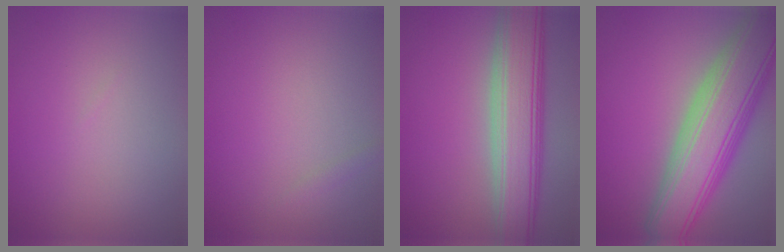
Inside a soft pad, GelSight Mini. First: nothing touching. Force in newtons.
{"total": 0.5, "press": 0.5, "slide": 0.0}
{"total": 7.9, "press": 7.9, "slide": 0.4}
{"total": 10.8, "press": 10.7, "slide": 0.8}